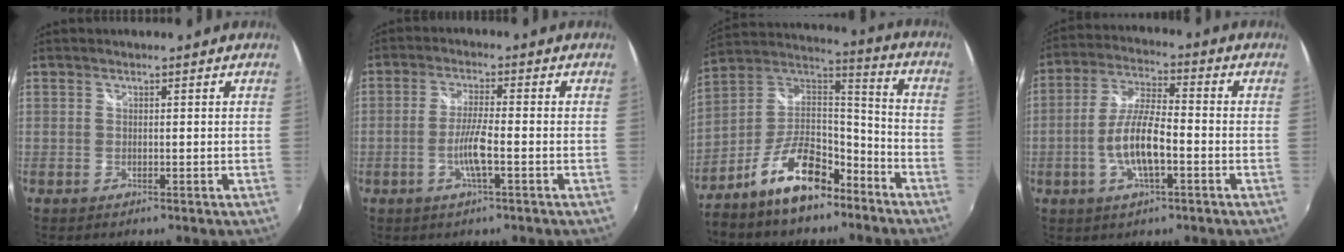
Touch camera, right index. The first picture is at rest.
{"total": 5.0, "force": [-1.9, 0.1, 4.6], "torque": [-0.094, -0.004, -0.036]}
{"total": 16.0, "force": [-9.8, 7.1, 10.4], "torque": [-0.203, 0.019, -0.167]}
{"total": 9.7, "force": [-3.0, 2.8, 8.8], "torque": [-0.182, 0.002, -0.056]}